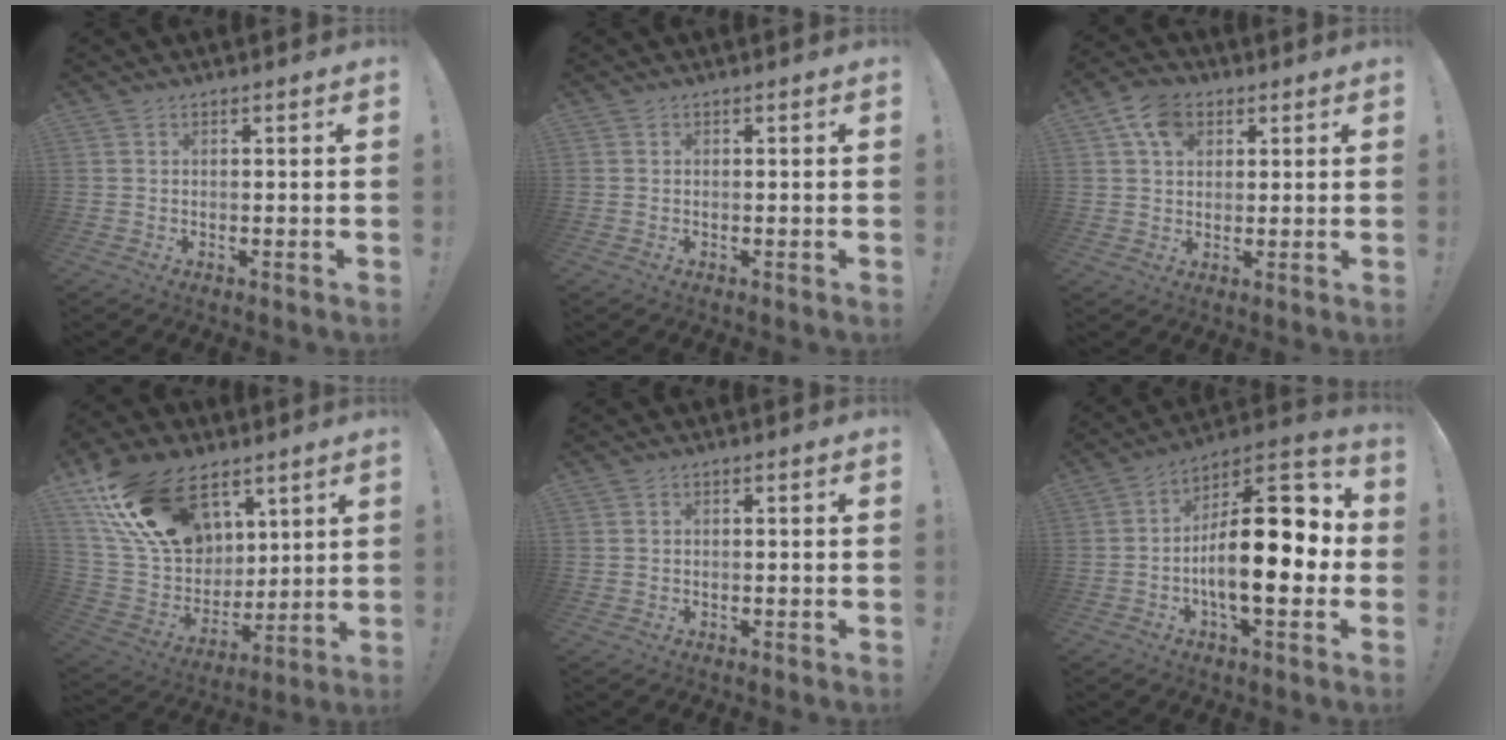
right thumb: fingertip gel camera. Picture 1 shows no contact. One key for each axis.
{"total": 0.0}
{"total": 9.5, "fx": 4.2, "fy": 6.8, "fz": 5.2, "tx": -0.080, "ty": -0.006, "tz": 0.082}
{"total": 24.3, "fx": 13.6, "fy": 15.0, "fz": 13.3, "tx": -0.263, "ty": -0.072, "tz": 0.269}
{"total": 0.7, "fx": -0.5, "fy": 0.5, "fz": 0.2, "tx": -0.004, "ty": 0.002, "tz": -0.008}
{"total": 22.1, "fx": -1.6, "fy": 9.1, "fz": 20.0, "tx": -0.310, "ty": 0.001, "tz": -0.025}